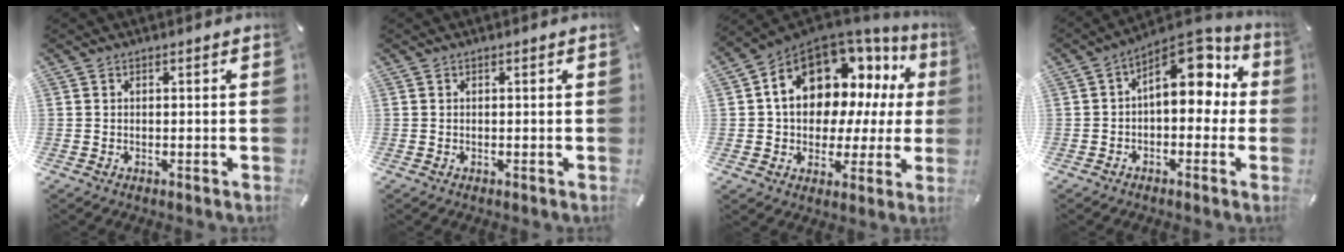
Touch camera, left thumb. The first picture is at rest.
{"total": 0.0}
{"total": 17.0, "force": [6.6, 11.7, 10.4], "torque": [-0.170, -0.044, 0.117]}
{"total": 12.0, "force": [4.9, 6.9, 8.5], "torque": [-0.108, -0.043, 0.083]}